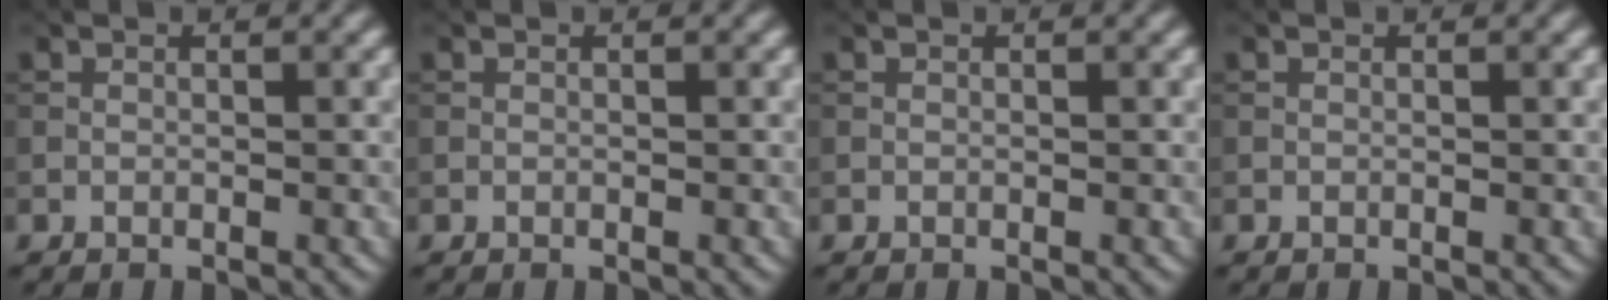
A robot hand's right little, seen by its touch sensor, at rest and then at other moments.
{"total": 0.0}
{"total": 0.0}
{"total": 0.0}